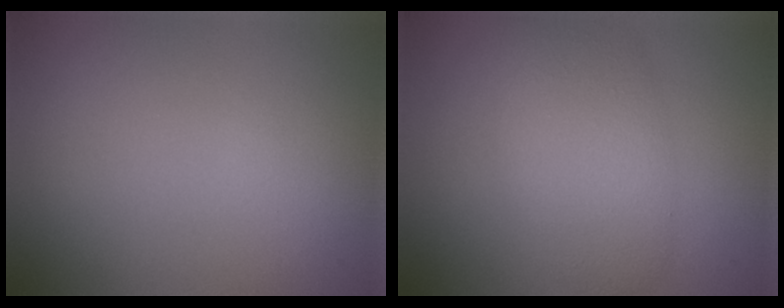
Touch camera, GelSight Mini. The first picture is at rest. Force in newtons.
{"total": 5.4, "press": 5.4, "slide": 0.3}